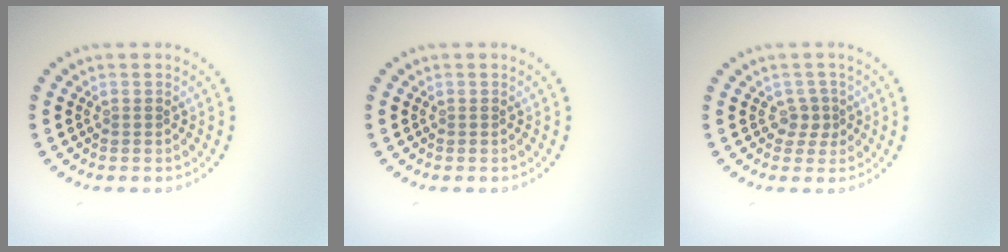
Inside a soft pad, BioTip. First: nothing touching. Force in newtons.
{"total": 0.0}
{"total": 1.6, "press": 1.2, "slide": 1.1}